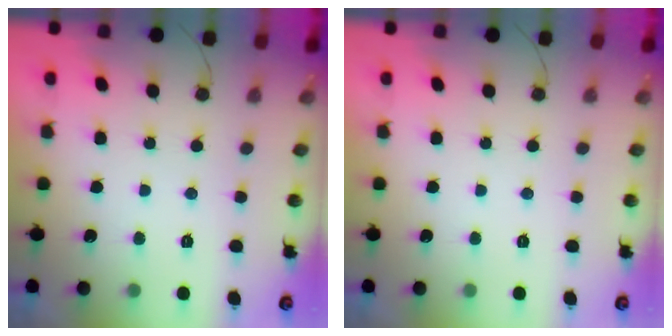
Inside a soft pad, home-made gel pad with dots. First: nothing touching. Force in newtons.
{"total": 0.0}